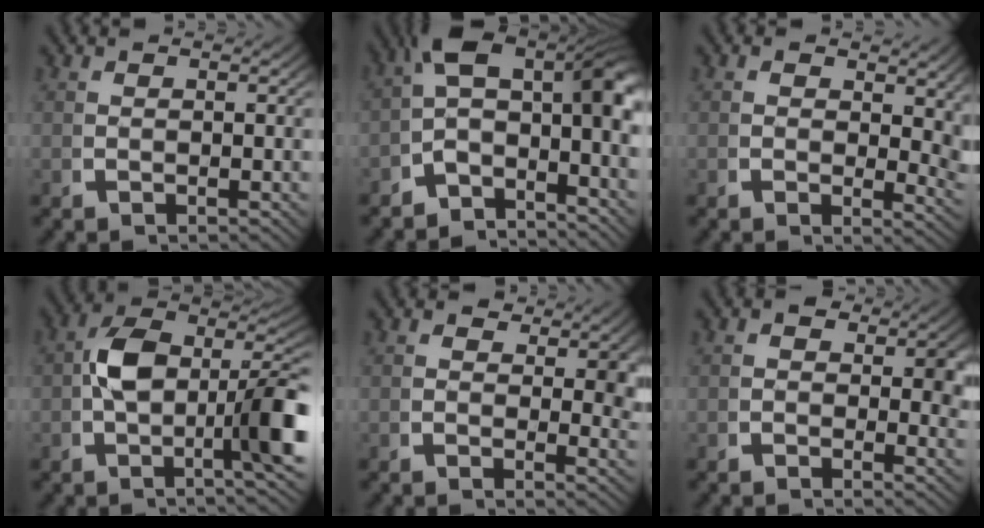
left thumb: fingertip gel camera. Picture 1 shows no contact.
{"total": 12.2, "force": [0.3, 8.4, 8.9], "torque": [-0.129, -0.003, -0.025]}
{"total": 3.6, "force": [1.5, 2.1, 2.5], "torque": [-0.017, -0.013, 0.019]}
{"total": 9.2, "force": [-0.6, 4.7, 7.9], "torque": [-0.140, -0.007, -0.017]}
{"total": 3.3, "force": [1.2, 2.0, 2.3], "torque": [-0.022, -0.016, 0.019]}
{"total": 3.0, "force": [0.3, 2.2, 2.1], "torque": [-0.022, -0.009, -0.004]}